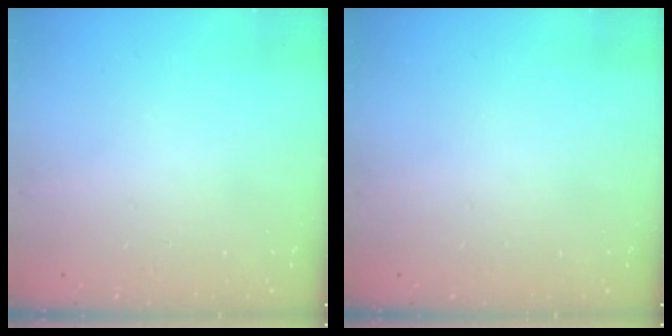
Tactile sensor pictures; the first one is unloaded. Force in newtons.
{"total": 0.0}